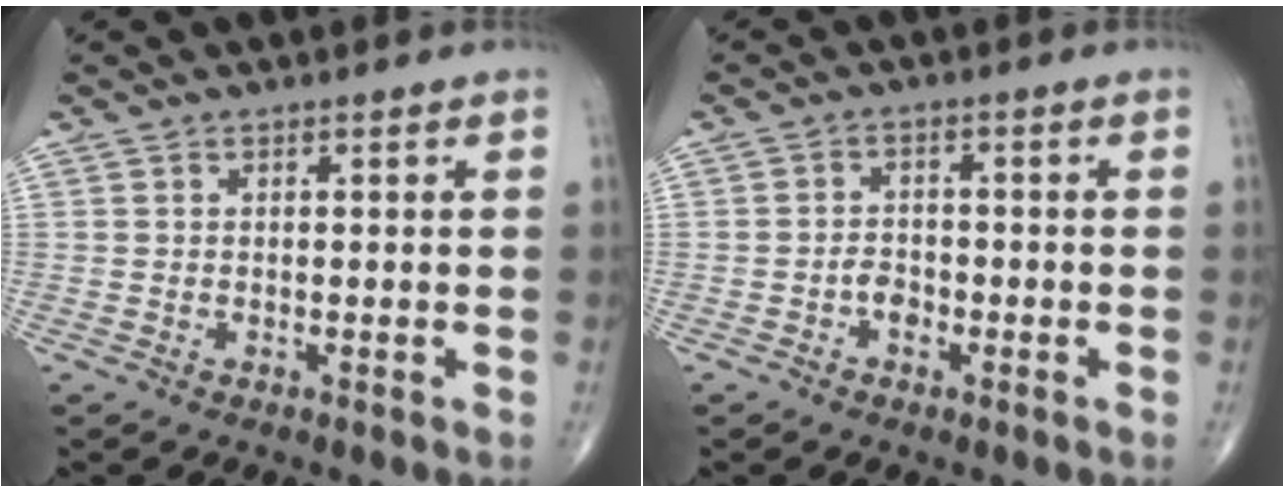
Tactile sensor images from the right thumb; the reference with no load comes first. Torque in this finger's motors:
{"motor_torque": [0.68, 0.02, 0.13, -0.42, -0.01]}